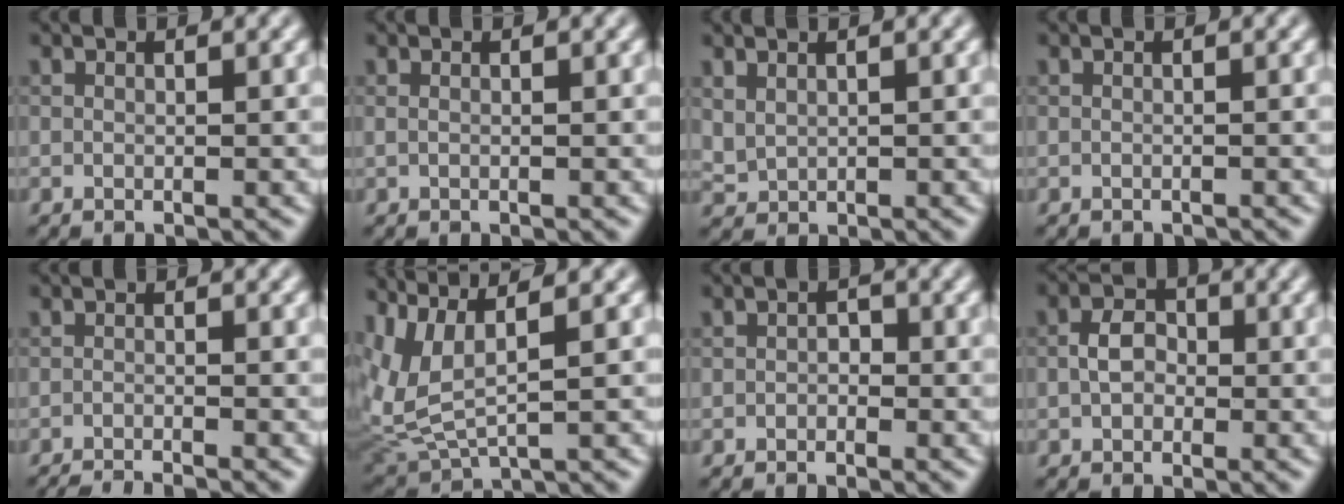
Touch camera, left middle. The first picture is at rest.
{"total": 0.5, "force": [0.1, 0.2, 0.4], "torque": [-0.008, -0.001, -0.001]}
{"total": 1.2, "force": [0.9, 0.6, 0.4], "torque": [-0.013, -0.001, 0.028]}
{"total": 0.7, "force": [-0.7, 0.0, 0.0], "torque": [0.003, -0.003, -0.012]}
{"total": 3.3, "force": [-3.0, 0.4, 1.3], "torque": [-0.018, -0.012, -0.054]}
{"total": 5.4, "force": [2.2, 2.1, 4.5], "torque": [-0.127, 0.003, 0.052]}
{"total": 0.9, "force": [-0.3, 0.7, 0.5], "torque": [-0.007, -0.001, -0.008]}
{"total": 2.5, "force": [-0.3, 1.9, 1.7], "torque": [-0.030, 0.004, -0.011]}